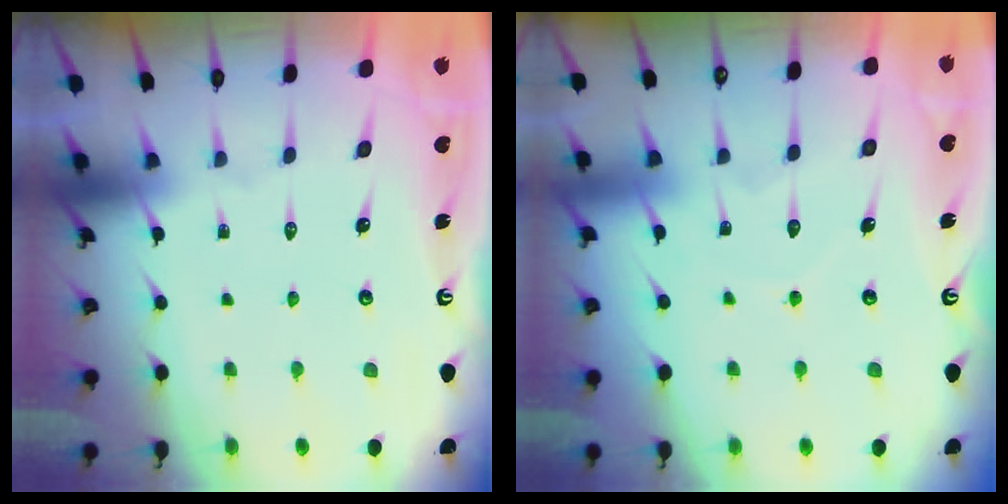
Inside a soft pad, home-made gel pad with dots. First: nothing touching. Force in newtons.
{"total": 5.9, "press": 5.8, "slide": 0.7}